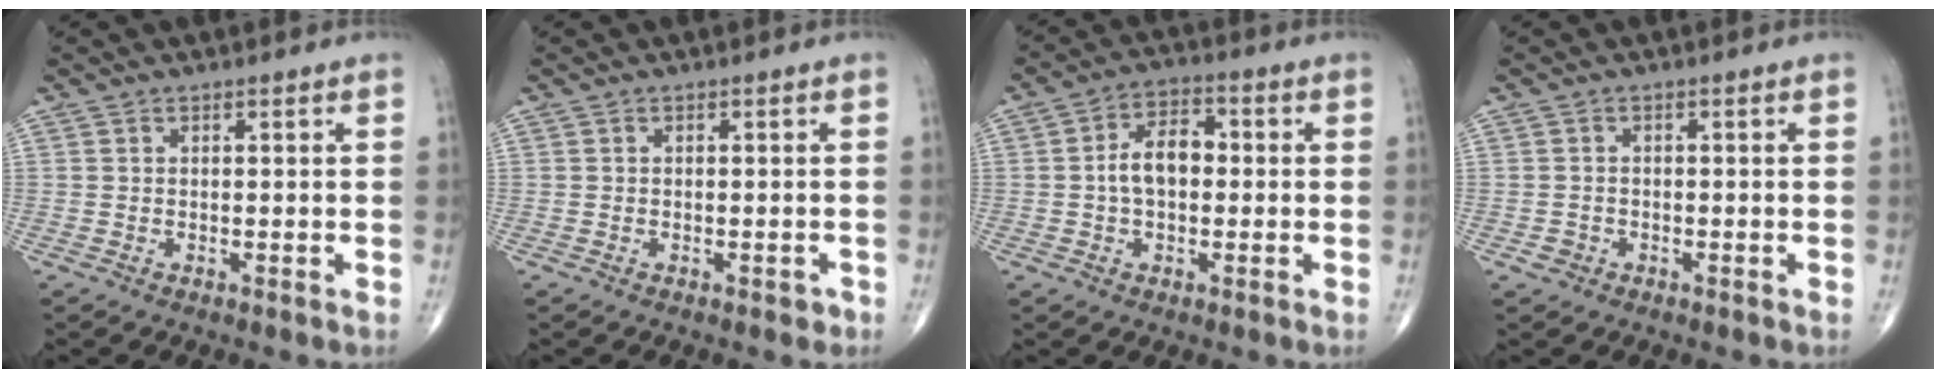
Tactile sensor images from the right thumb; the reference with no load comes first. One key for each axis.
{"total": 1.0, "fx": -0.6, "fy": 0.6, "fz": 0.6, "tx": -0.004, "ty": 0.001, "tz": -0.008}
{"total": 7.6, "fx": -0.1, "fy": 4.7, "fz": 6.0, "tx": -0.096, "ty": 0.024, "tz": -0.011}
{"total": 1.4, "fx": -0.7, "fy": 1.2, "fz": 0.3, "tx": -0.001, "ty": 0.007, "tz": -0.014}